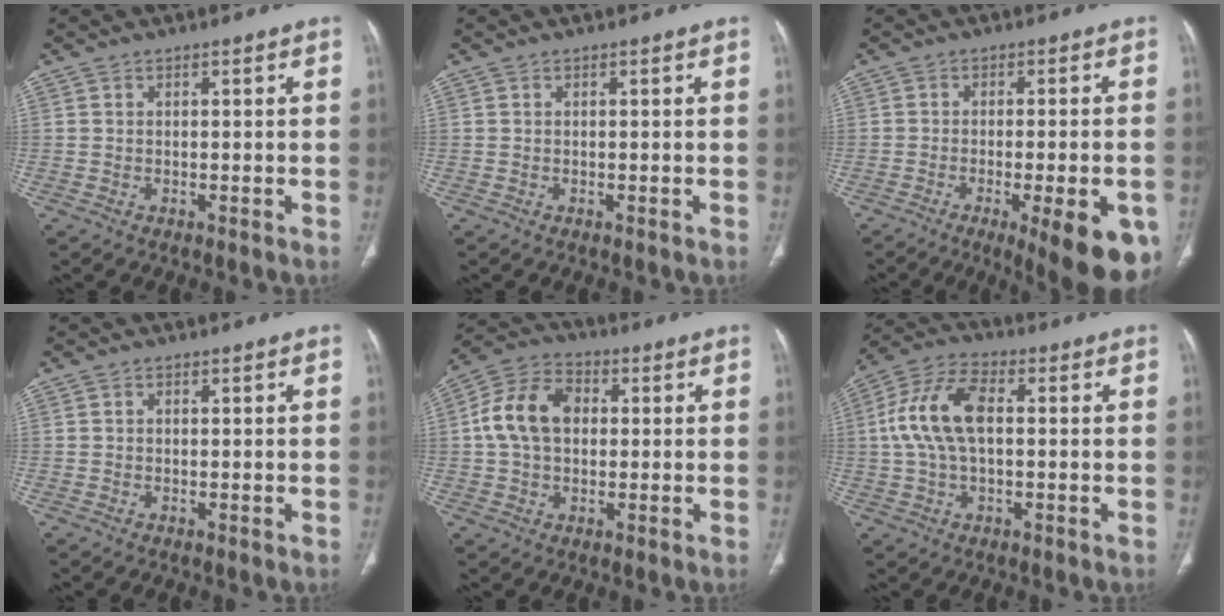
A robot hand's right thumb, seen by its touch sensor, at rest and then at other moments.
{"total": 0.0}
{"total": 16.3, "force": [-7.4, 4.7, 13.8], "torque": [-0.126, 0.002, -0.089]}
{"total": 0.0}
{"total": 11.8, "force": [1.3, 8.4, 8.1], "torque": [-0.144, 0.026, 0.016]}
{"total": 12.1, "force": [1.0, 6.5, 10.2], "torque": [-0.213, 0.029, 0.014]}